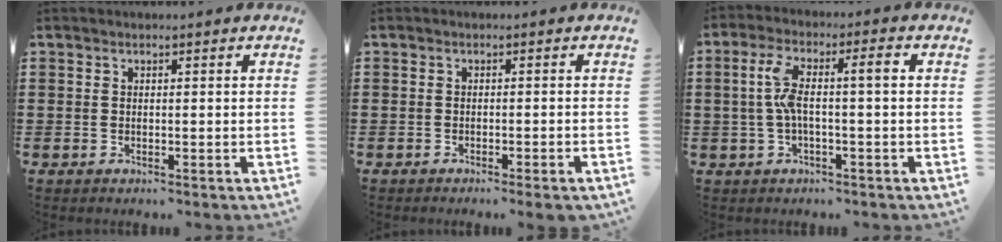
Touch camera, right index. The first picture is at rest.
{"total": 1.1, "force": [-0.9, 0.0, 0.6], "torque": [-0.012, -0.002, -0.017]}
{"total": 6.3, "force": [-0.1, 1.2, 6.1], "torque": [-0.126, 0.003, -0.011]}